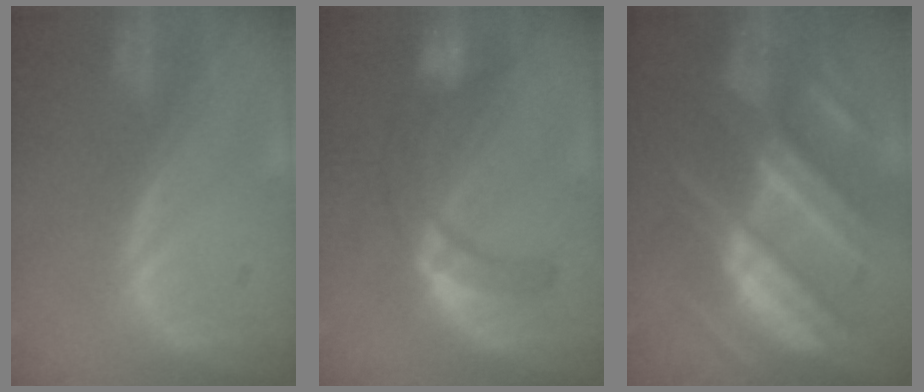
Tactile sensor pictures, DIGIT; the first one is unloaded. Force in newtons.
{"total": 7.2, "press": 6.5, "slide": 3.2}
{"total": 10.7, "press": 10.7, "slide": 1.0}